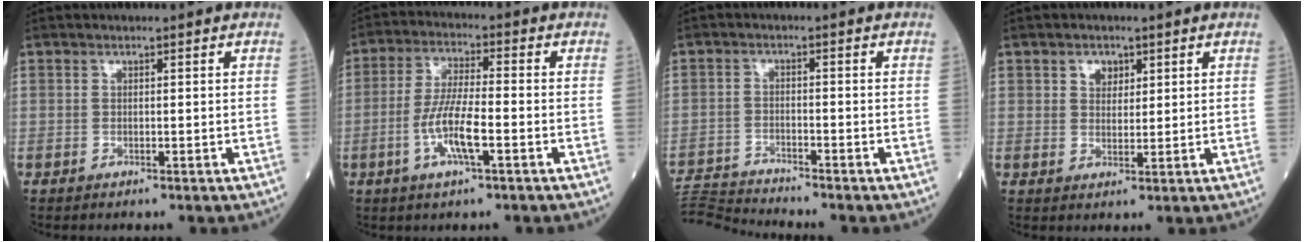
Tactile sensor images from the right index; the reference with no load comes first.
{"total": 7.9, "force": [-2.7, 1.2, 7.3], "torque": [-0.146, -0.001, -0.054]}
{"total": 6.6, "force": [-6.3, -1.8, -0.5], "torque": [0.003, -0.004, -0.122]}
{"total": 2.7, "force": [1.4, 1.9, 1.2], "torque": [-0.018, 0.004, 0.023]}